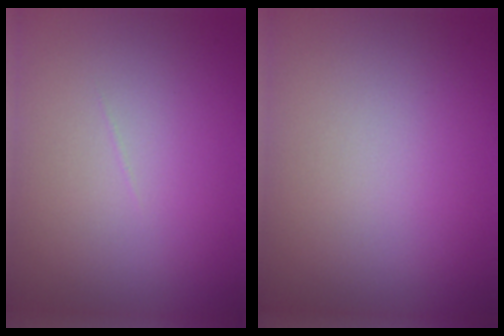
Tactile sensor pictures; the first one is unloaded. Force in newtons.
{"total": 0.0}